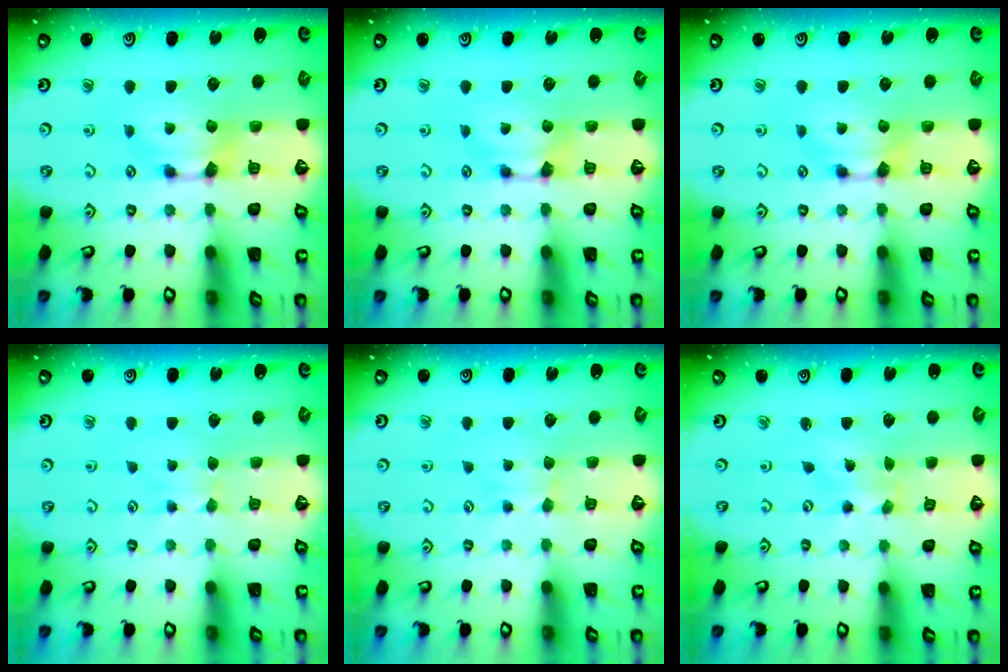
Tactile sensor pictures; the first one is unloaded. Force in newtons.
{"total": 0.0}
{"total": 0.0}
{"total": 2.8, "press": 2.8, "slide": 0.5}
{"total": 2.4, "press": 2.3, "slide": 0.5}
{"total": 4.0, "press": 4.0, "slide": 0.8}